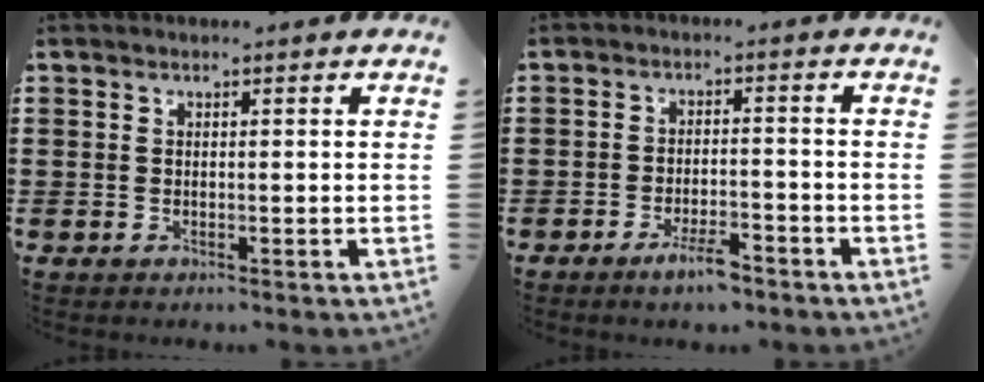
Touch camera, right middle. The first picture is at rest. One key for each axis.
{"total": 4.0, "fx": -2.9, "fy": 0.8, "fz": 2.5, "tx": -0.046, "ty": 0.005, "tz": -0.054}